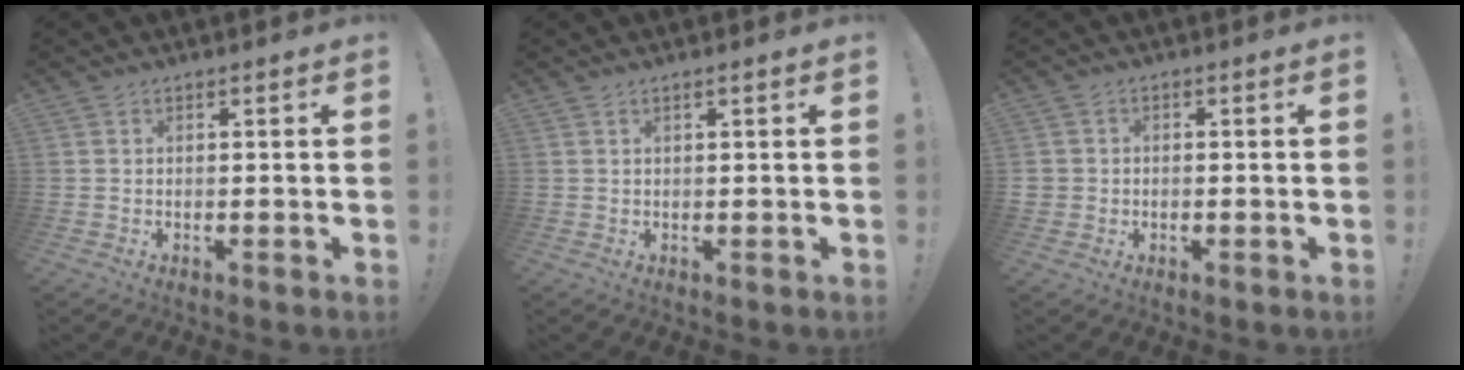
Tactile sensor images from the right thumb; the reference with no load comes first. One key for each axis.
{"total": 1.2, "fx": 0.6, "fy": 0.0, "fz": 1.1, "tx": -0.023, "ty": 0.002, "tz": 0.009}
{"total": 2.2, "fx": -0.7, "fy": 2.0, "fz": 0.4, "tx": -0.009, "ty": 0.007, "tz": -0.011}